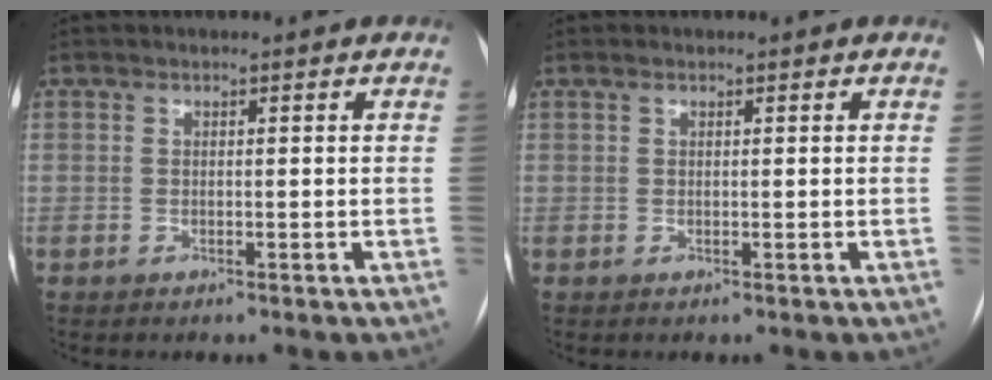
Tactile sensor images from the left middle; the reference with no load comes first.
{"total": 0.5, "force": [0.4, 0.2, 0.3], "torque": [-0.008, 0.008, 0.007]}